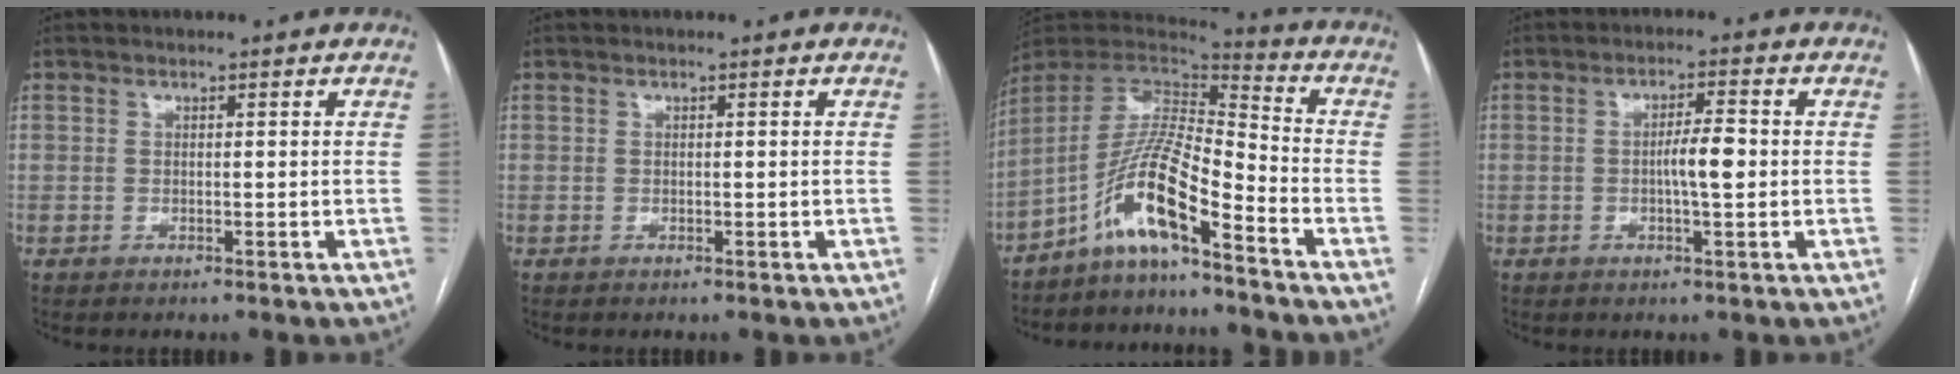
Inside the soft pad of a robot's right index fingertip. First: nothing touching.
{"total": 0.0}
{"total": 11.7, "force": [-7.5, 1.1, 9.0], "torque": [-0.174, 0.015, -0.144]}
{"total": 4.3, "force": [-0.3, 0.5, 4.3], "torque": [-0.073, 0.003, -0.005]}